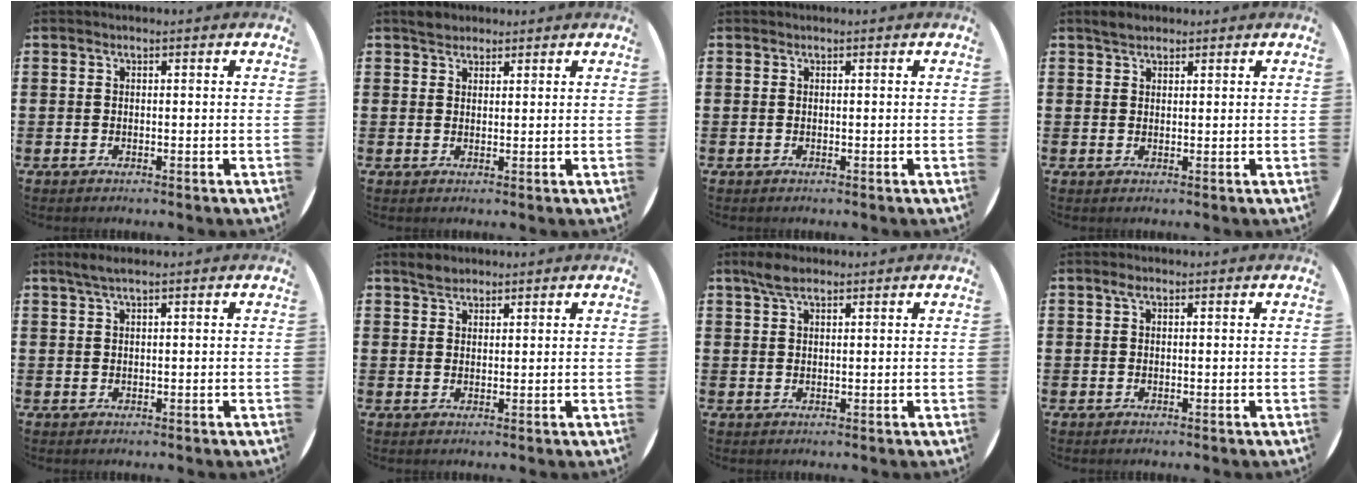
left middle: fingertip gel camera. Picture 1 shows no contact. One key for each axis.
{"total": 1.9, "fx": 1.7, "fy": 0.7, "fz": 0.0, "tx": 0.005, "ty": 0.002, "tz": 0.033}
{"total": 0.0}
{"total": 1.8, "fx": 1.6, "fy": 0.7, "fz": 0.4, "tx": -0.002, "ty": 0.002, "tz": 0.030}
{"total": 1.7, "fx": 1.0, "fy": 0.0, "fz": 1.3, "tx": -0.025, "ty": 0.003, "tz": 0.018}
{"total": 2.1, "fx": 1.9, "fy": 0.8, "fz": 0.4, "tx": -0.003, "ty": 0.001, "tz": 0.036}
{"total": 3.1, "fx": 2.2, "fy": 1.2, "fz": 1.8, "tx": -0.032, "ty": 0.003, "tz": 0.038}
{"total": 1.1, "fx": 0.5, "fy": 0.6, "fz": 0.8, "tx": -0.018, "ty": 0.006, "tz": 0.008}